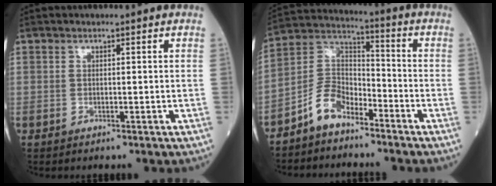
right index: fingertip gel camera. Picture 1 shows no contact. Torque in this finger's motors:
{"motor_torque": [0.38, -0.04, -0.01, -0.13]}